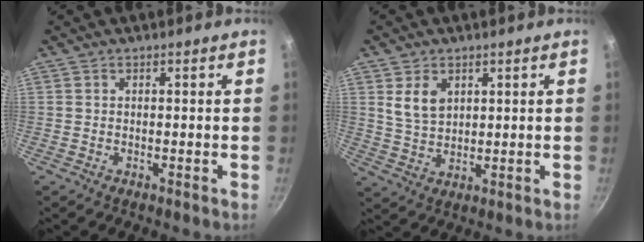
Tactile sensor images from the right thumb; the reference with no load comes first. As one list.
[{"total": 5.9, "force": [2.3, 3.9, 3.7], "torque": [-0.056, -0.013, 0.051]}]